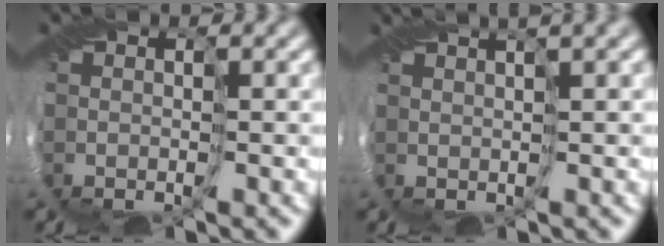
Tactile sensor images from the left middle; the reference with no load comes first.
{"total": 3.3, "force": [2.0, 0.2, 2.7], "torque": [-0.044, 0.010, 0.034]}